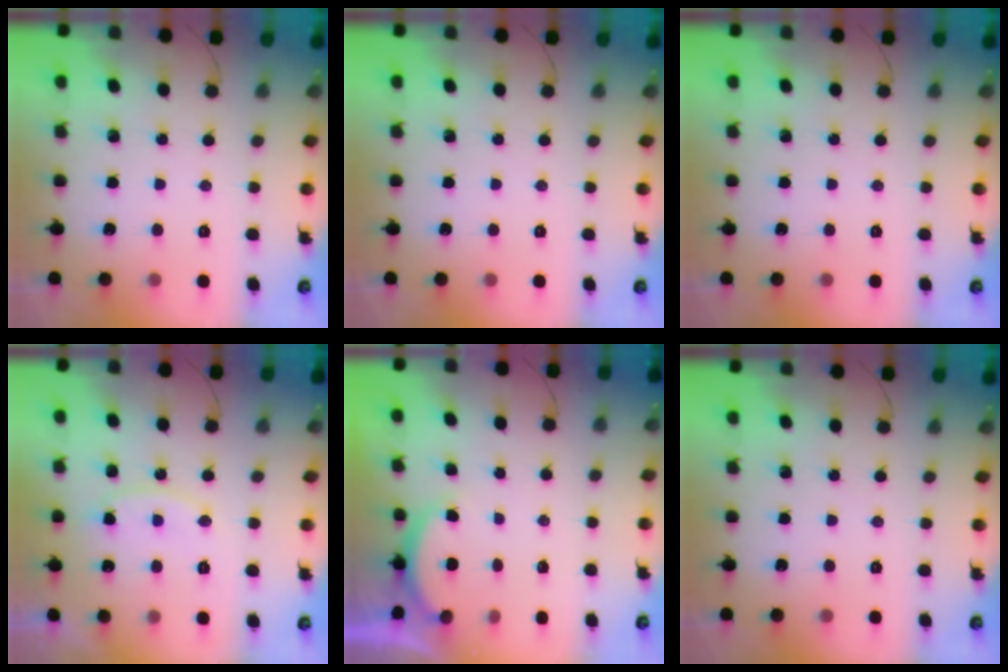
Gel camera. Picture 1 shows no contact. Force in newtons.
{"total": 0.0}
{"total": 0.0}
{"total": 11.3, "press": 11.3, "slide": 0.9}
{"total": 2.3, "press": 2.2, "slide": 0.6}
{"total": 0.0}